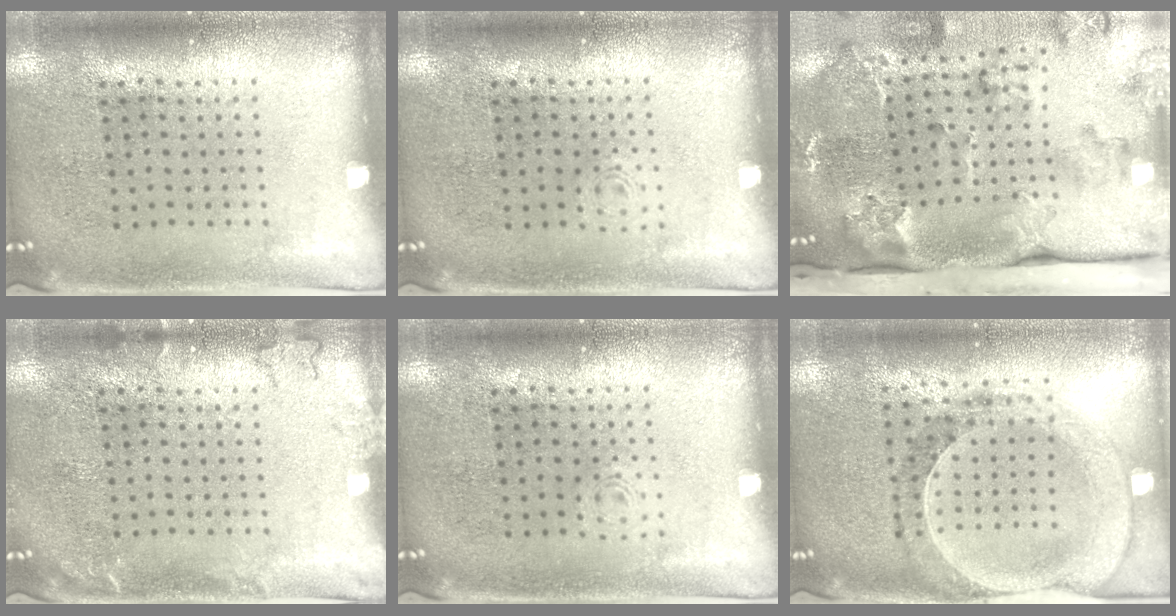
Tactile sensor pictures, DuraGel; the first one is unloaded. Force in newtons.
{"total": 0.7, "press": 0.7, "slide": 0.2}
{"total": 3.8, "press": 2.7, "slide": 2.7}
{"total": 1.3, "press": 1.3, "slide": 0.3}
{"total": 0.7, "press": 0.7, "slide": 0.2}
{"total": 1.0, "press": 0.9, "slide": 0.2}